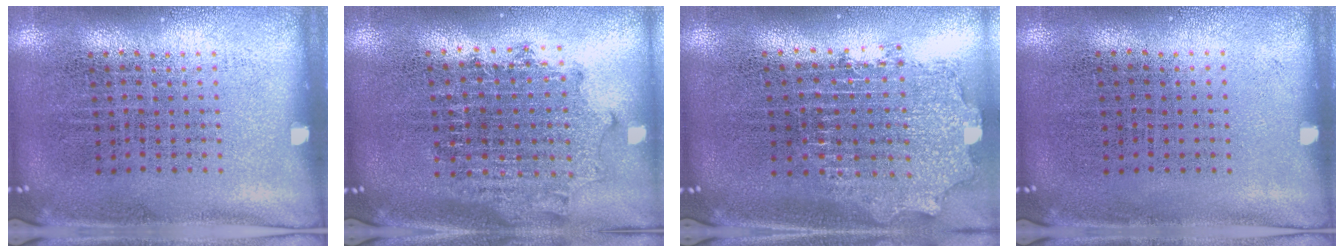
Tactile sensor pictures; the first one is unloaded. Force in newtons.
{"total": 1.8, "press": 1.4, "slide": 1.0}
{"total": 2.1, "press": 1.7, "slide": 1.3}
{"total": 0.0}